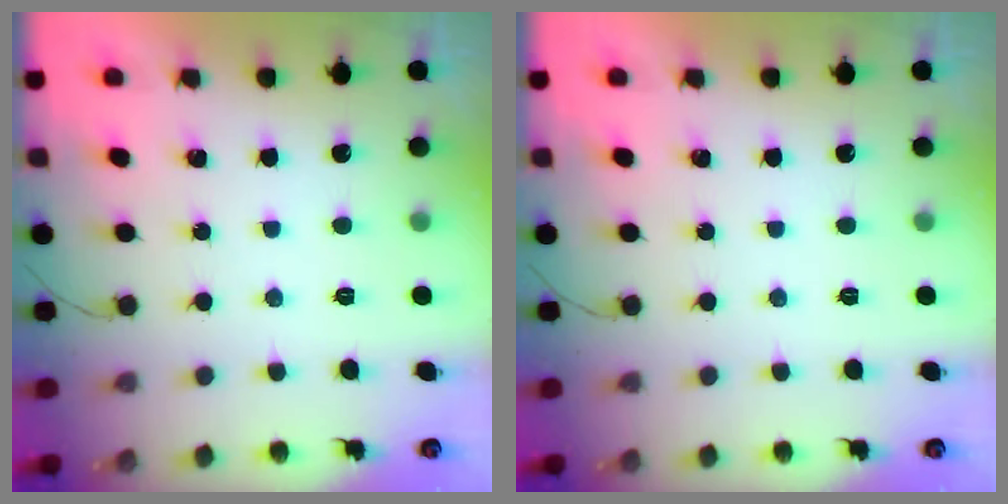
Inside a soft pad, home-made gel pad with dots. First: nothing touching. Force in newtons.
{"total": 0.0}